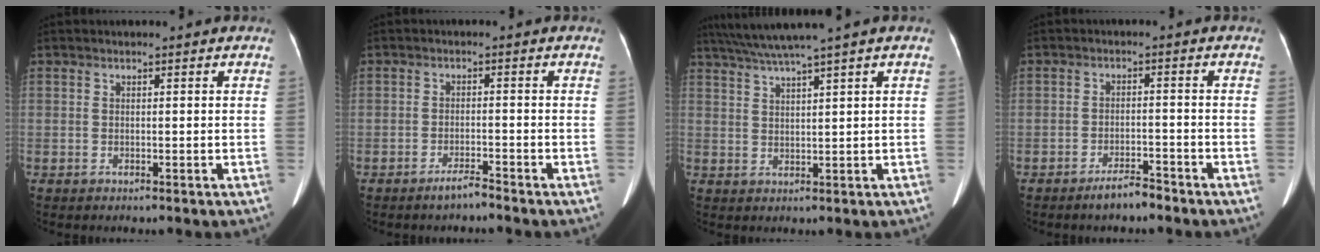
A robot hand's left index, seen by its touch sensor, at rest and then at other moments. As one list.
[{"total": 2.4, "force": [-2.2, -0.1, 1.0], "torque": [-0.022, -0.004, -0.041]}, {"total": 6.3, "force": [4.9, -1.7, 3.5], "torque": [-0.064, 0.017, 0.092]}, {"total": 3.6, "force": [-3.2, 0.7, 1.7], "torque": [-0.035, -0.003, -0.055]}]